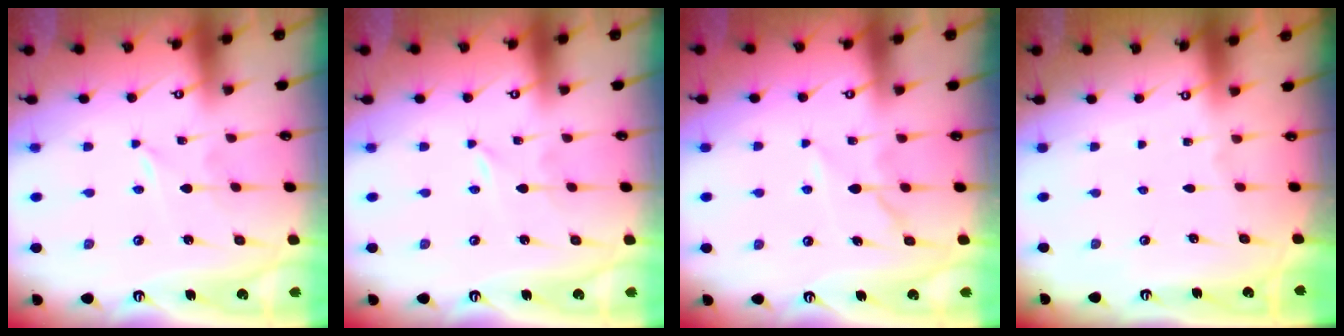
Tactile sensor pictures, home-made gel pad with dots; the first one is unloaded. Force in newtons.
{"total": 0.0}
{"total": 6.7, "press": 6.7, "slide": 0.8}
{"total": 0.0}